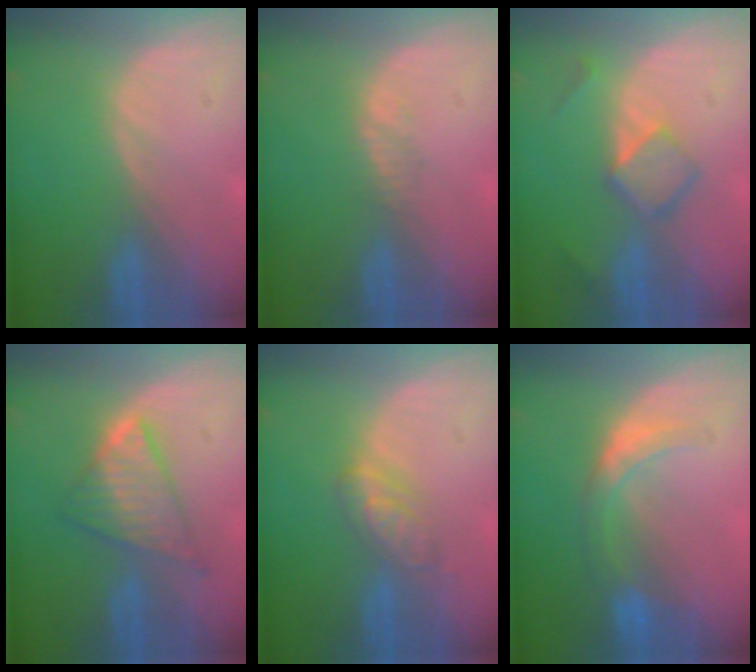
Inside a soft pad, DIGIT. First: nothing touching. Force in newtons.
{"total": 1.1, "press": 0.9, "slide": 0.7}
{"total": 5.0, "press": 4.6, "slide": 2.0}
{"total": 6.5, "press": 6.5, "slide": 0.2}
{"total": 4.6, "press": 4.5, "slide": 1.3}
{"total": 5.9, "press": 5.2, "slide": 2.8}